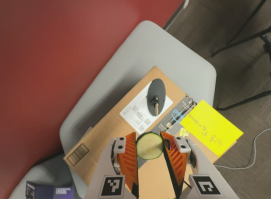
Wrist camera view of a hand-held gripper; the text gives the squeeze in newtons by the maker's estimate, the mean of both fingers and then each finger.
{"total": 8.5, "left": 8.5, "right": 8.5}